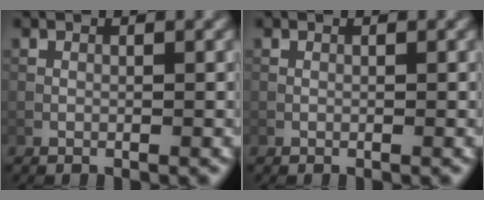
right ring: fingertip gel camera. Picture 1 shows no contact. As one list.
[{"total": 0.0}]